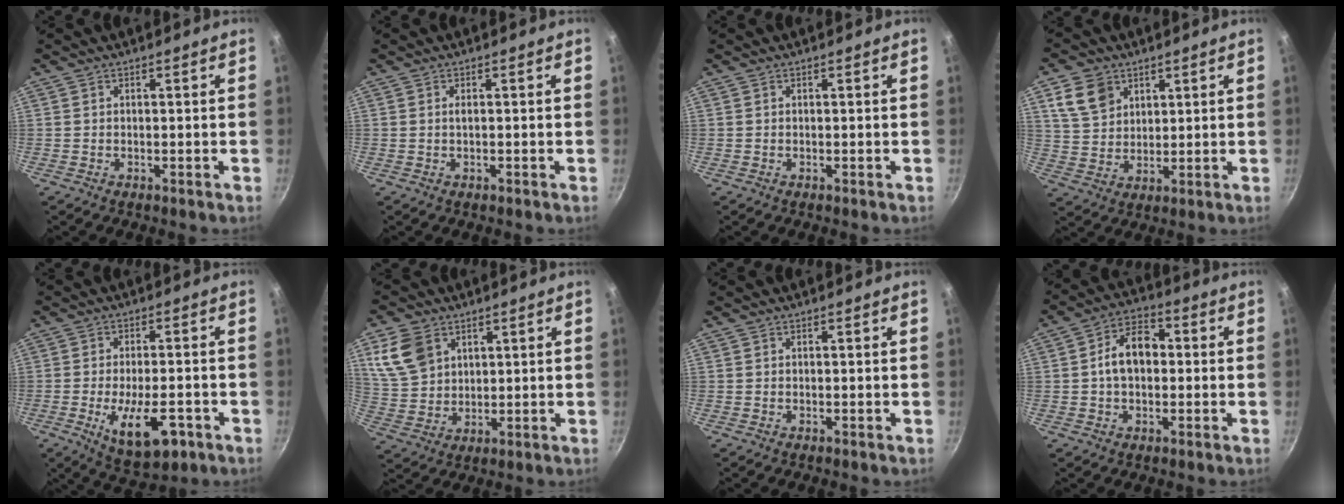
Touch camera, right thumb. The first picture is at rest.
{"total": 0.7, "force": [0.0, 0.1, 0.7], "torque": [-0.016, 0.002, -0.002]}
{"total": 0.0}
{"total": 8.9, "force": [4.3, 6.6, 4.1], "torque": [-0.054, -0.007, 0.089]}
{"total": 11.8, "force": [-4.3, 5.1, 9.7], "torque": [-0.138, 0.007, -0.058]}
{"total": 10.0, "force": [4.4, 7.3, 5.1], "torque": [-0.084, -0.010, 0.099]}
{"total": 0.0}
{"total": 9.2, "force": [0.3, 6.3, 6.8], "torque": [-0.084, 0.027, -0.006]}